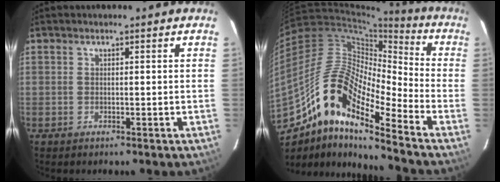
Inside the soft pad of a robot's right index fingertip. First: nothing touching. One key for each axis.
{"total": 17.9, "fx": -10.4, "fy": 4.3, "fz": 13.9, "tx": -0.257, "ty": 0.028, "tz": -0.178}